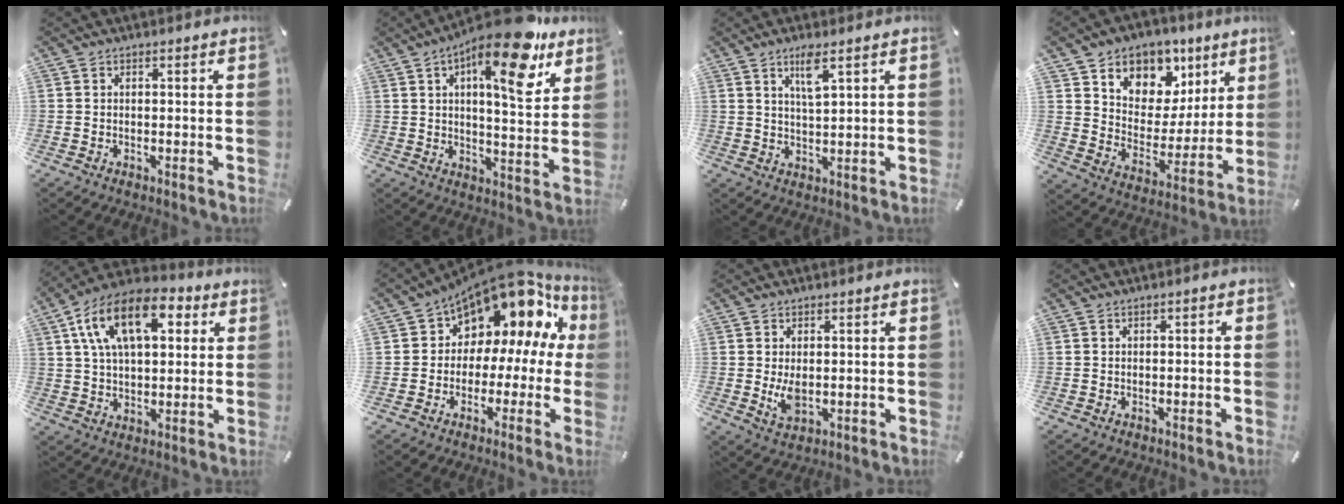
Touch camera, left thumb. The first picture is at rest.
{"total": 18.8, "force": [11.2, 8.3, 12.6], "torque": [-0.172, -0.066, 0.181]}
{"total": 5.3, "force": [3.3, 0.8, 4.1], "torque": [-0.083, -0.002, 0.053]}
{"total": 9.3, "force": [5.1, 7.8, 0.3], "torque": [-0.006, -0.057, 0.095]}
{"total": 16.5, "force": [6.9, 9.0, 12.0], "torque": [-0.227, -0.007, 0.116]}
{"total": 12.1, "force": [7.9, 7.2, 5.8], "torque": [-0.083, -0.080, 0.130]}
{"total": 4.4, "force": [0.2, 2.6, 3.6], "torque": [-0.080, -0.005, -0.001]}
{"total": 0.9, "force": [-0.5, 0.4, 0.7], "torque": [-0.012, 0.002, -0.010]}